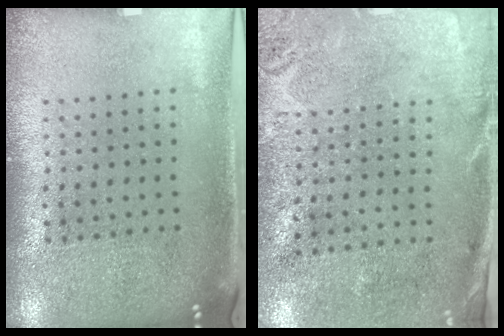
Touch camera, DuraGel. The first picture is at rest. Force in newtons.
{"total": 2.7, "press": 2.2, "slide": 1.6}